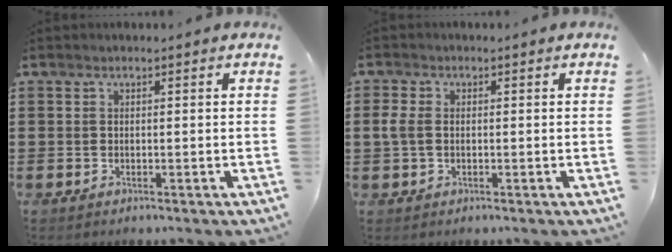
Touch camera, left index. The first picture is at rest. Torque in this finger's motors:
{"motor_torque": [0.20, 0.08, 0.21, 0.05]}